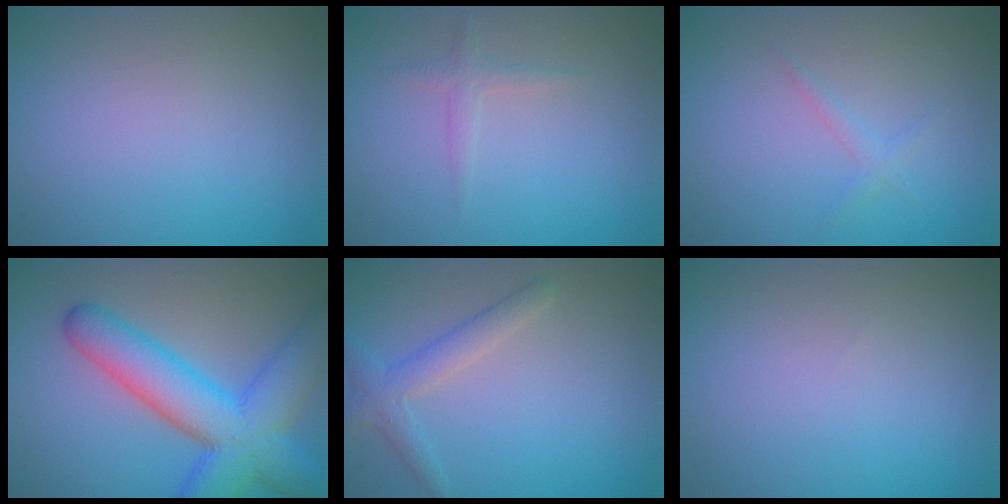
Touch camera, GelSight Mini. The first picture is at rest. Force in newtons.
{"total": 1.1, "press": 1.1, "slide": 0.1}
{"total": 1.0, "press": 1.0, "slide": 0.0}
{"total": 9.3, "press": 9.3, "slide": 0.3}
{"total": 2.4, "press": 2.4, "slide": 0.2}
{"total": 0.0}